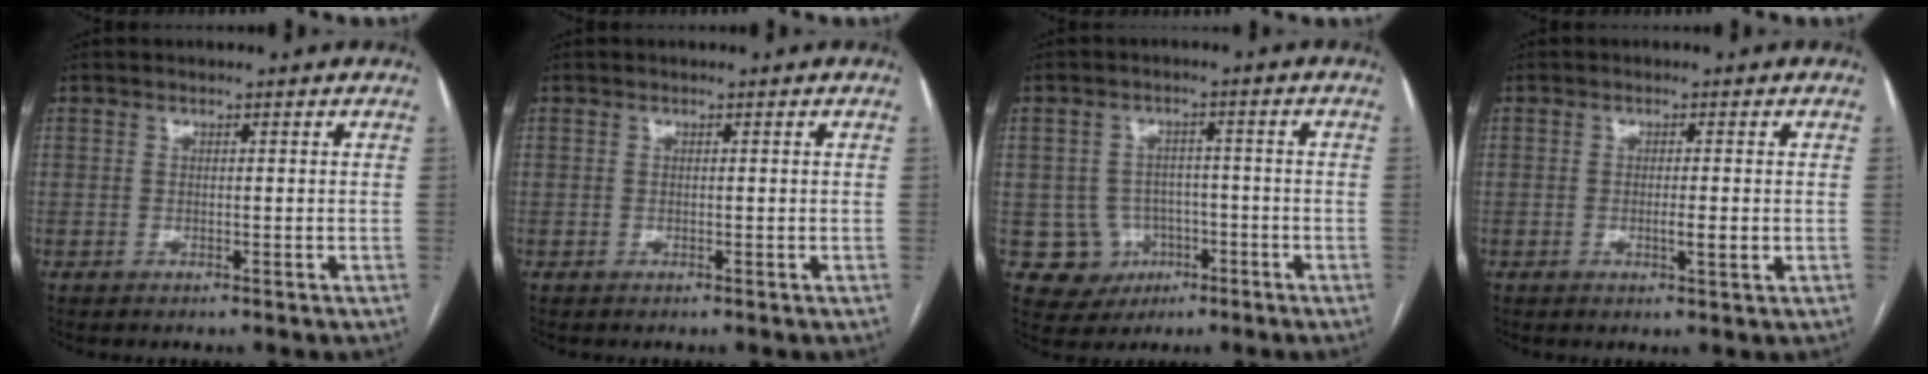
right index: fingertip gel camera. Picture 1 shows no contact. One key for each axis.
{"total": 0.0}
{"total": 6.7, "fx": -1.8, "fy": 6.4, "fz": 0.8, "tx": -0.008, "ty": 0.011, "tz": -0.015}
{"total": 2.3, "fx": -0.4, "fy": 0.2, "fz": 2.2, "tx": -0.037, "ty": -0.004, "tz": -0.006}